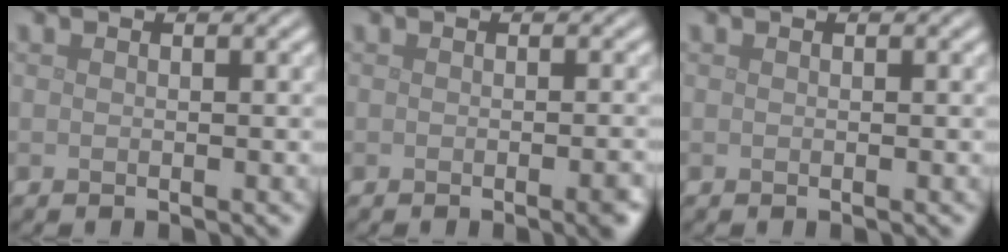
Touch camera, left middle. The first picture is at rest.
{"total": 2.2, "force": [-0.7, 0.6, 2.0], "torque": [-0.017, 0.001, -0.011]}
{"total": 0.0}